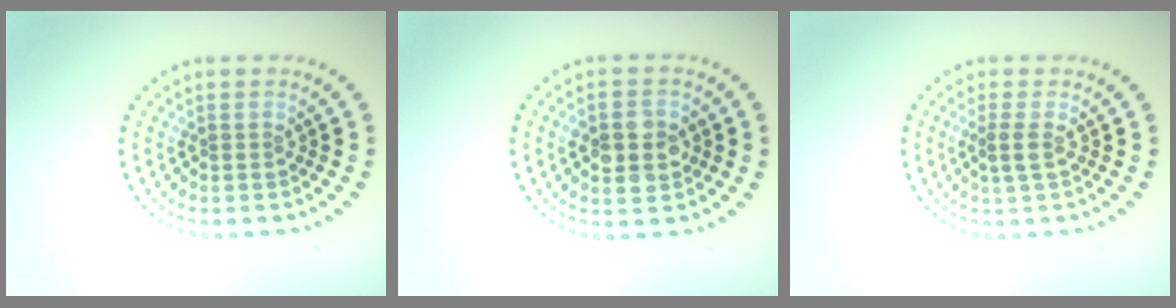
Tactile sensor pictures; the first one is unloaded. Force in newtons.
{"total": 4.0, "press": 4.0, "slide": 0.1}
{"total": 1.6, "press": 1.2, "slide": 1.0}